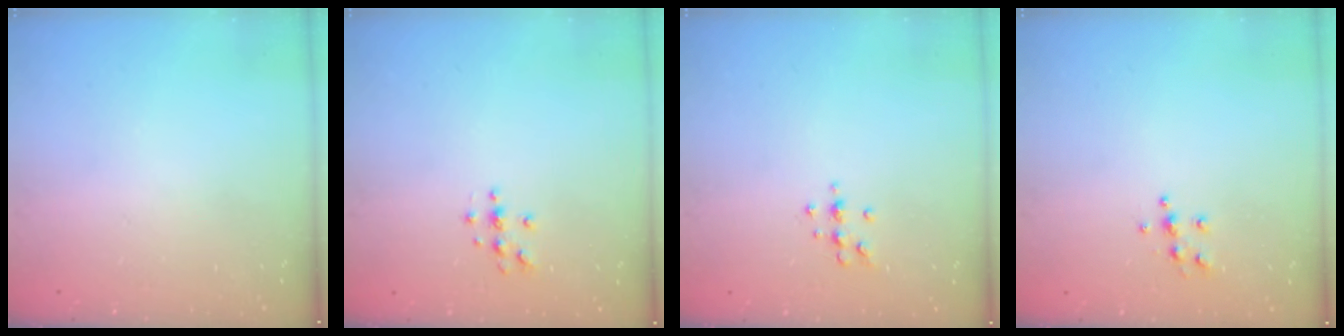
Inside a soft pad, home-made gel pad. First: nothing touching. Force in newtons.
{"total": 4.0, "press": 3.9, "slide": 0.4}
{"total": 5.7, "press": 5.7, "slide": 0.8}
{"total": 5.6, "press": 5.6, "slide": 0.6}